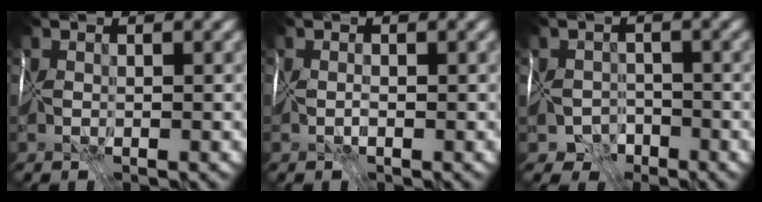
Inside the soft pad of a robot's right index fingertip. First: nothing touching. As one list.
[{"total": 0.9, "force": [-0.6, 0.4, 0.6], "torque": [-0.001, -0.002, -0.003]}, {"total": 6.2, "force": [-4.3, 4.4, 1.1], "torque": [0.007, -0.029, -0.085]}]